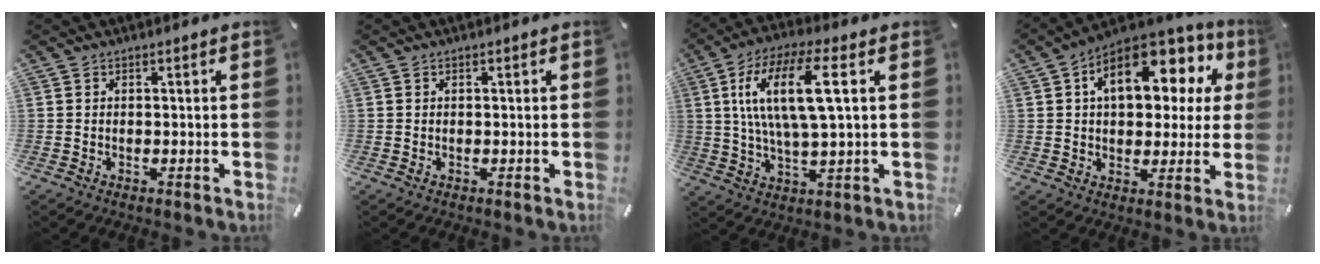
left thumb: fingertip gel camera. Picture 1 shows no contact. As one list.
[{"total": 0.0}, {"total": 15.0, "force": [3.7, 4.4, 13.8], "torque": [-0.286, 0.004, 0.057]}, {"total": 16.0, "force": [6.2, 9.6, 11.3], "torque": [-0.169, -0.020, 0.105]}]